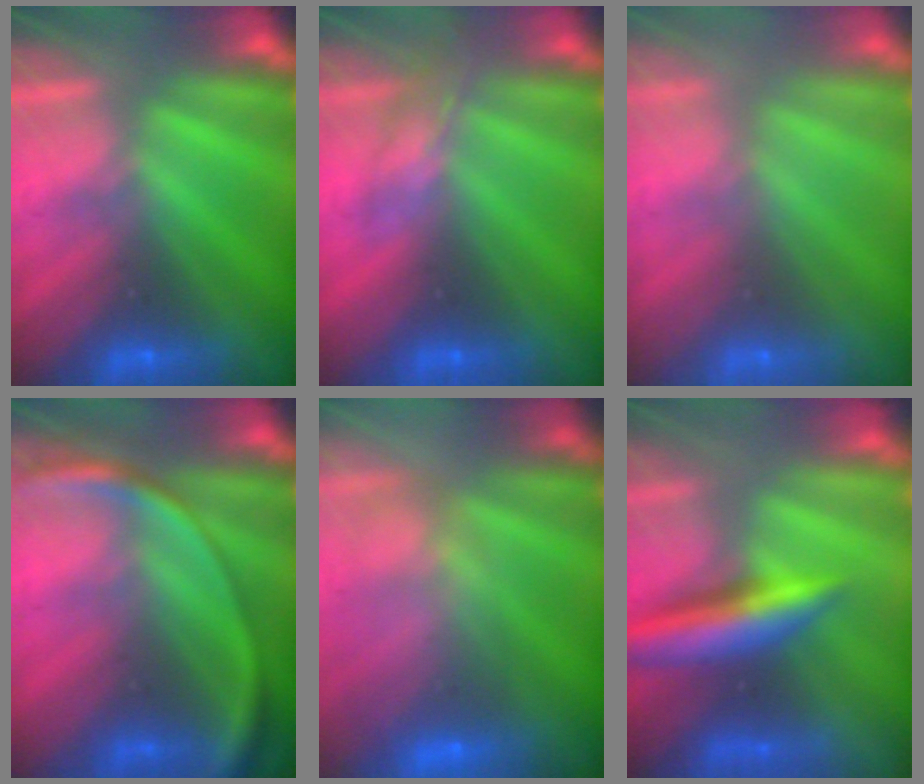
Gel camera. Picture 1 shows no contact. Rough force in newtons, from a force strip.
{"total": 2.3}
{"total": 2.8}
{"total": 2.7}
{"total": 9.6}
{"total": 8.6}